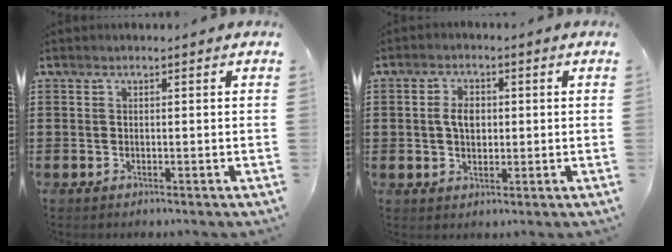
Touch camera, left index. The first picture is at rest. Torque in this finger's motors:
{"motor_torque": [0.61, 0.28, 0.42, 0.07]}